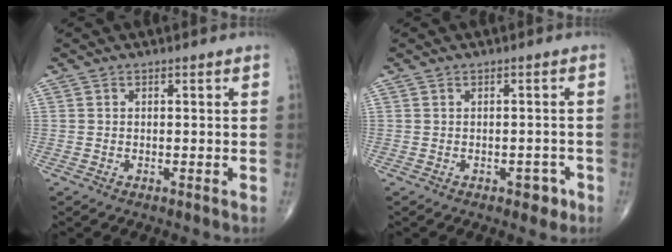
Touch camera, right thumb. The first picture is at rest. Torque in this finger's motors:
{"motor_torque": [0.30, 0.37, -0.14, -0.09, -0.01]}